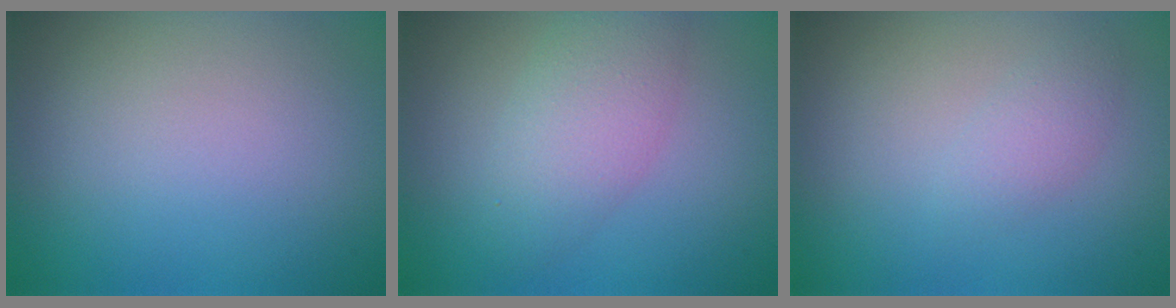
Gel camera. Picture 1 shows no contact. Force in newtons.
{"total": 3.9, "press": 3.9, "slide": 0.1}
{"total": 1.4, "press": 1.4, "slide": 0.1}